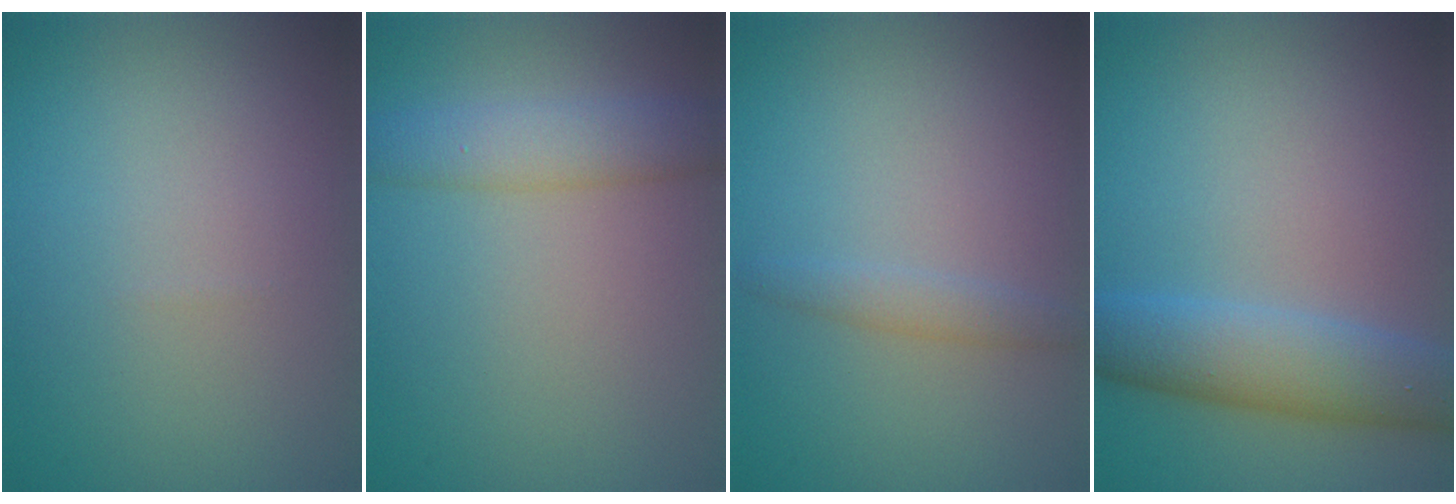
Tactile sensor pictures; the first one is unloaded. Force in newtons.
{"total": 3.7, "press": 3.7, "slide": 0.1}
{"total": 1.5, "press": 1.5, "slide": 0.0}
{"total": 5.6, "press": 5.6, "slide": 0.1}